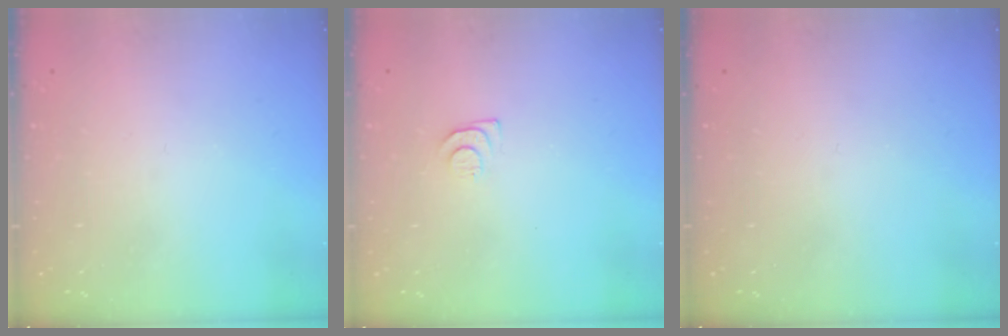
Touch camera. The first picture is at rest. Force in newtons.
{"total": 4.6, "press": 4.6, "slide": 0.7}
{"total": 0.0}